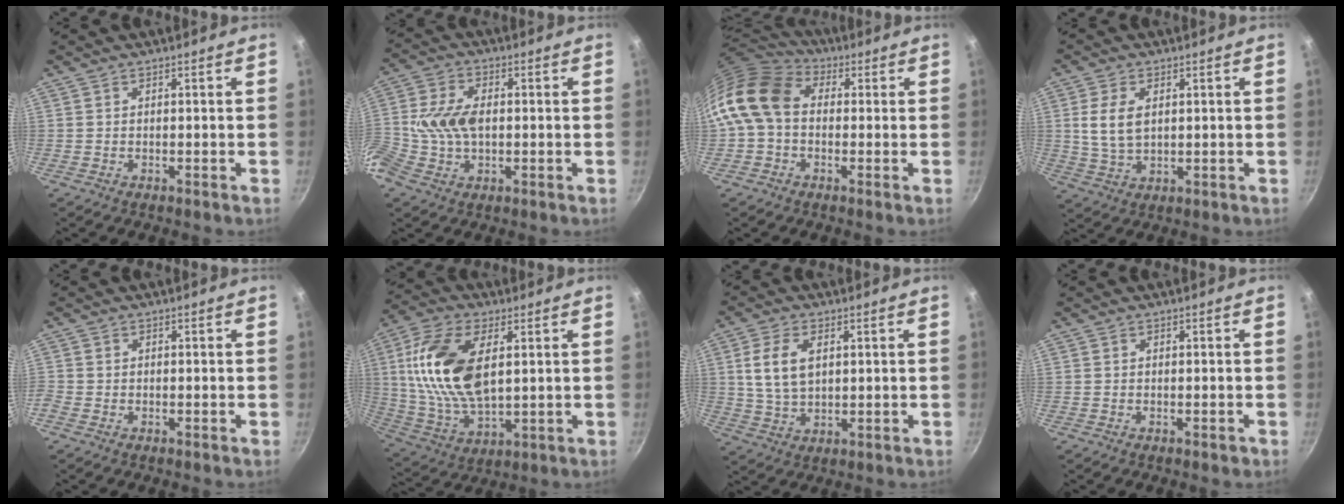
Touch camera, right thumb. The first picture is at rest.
{"total": 10.9, "force": [-0.6, 6.8, 8.4], "torque": [-0.169, 0.020, -0.024]}
{"total": 13.6, "force": [0.7, 10.3, 8.8], "torque": [-0.158, 0.027, -0.008]}
{"total": 7.0, "force": [1.5, 4.2, 5.4], "torque": [-0.102, -0.005, 0.034]}
{"total": 1.1, "force": [-0.6, 0.9, 0.3], "torque": [-0.010, 0.000, -0.015]}
{"total": 18.7, "force": [4.0, 10.0, 15.2], "torque": [-0.290, -0.005, 0.081]}
{"total": 8.5, "force": [2.1, 5.1, 6.5], "torque": [-0.116, -0.004, 0.043]}
{"total": 0.7, "force": [-0.4, 0.4, 0.4], "torque": [-0.005, 0.003, -0.005]}